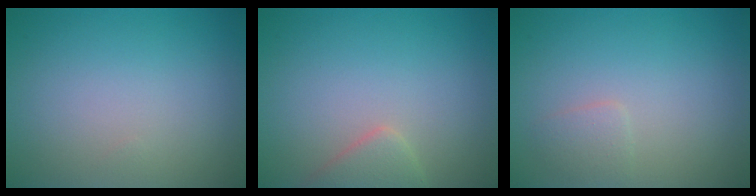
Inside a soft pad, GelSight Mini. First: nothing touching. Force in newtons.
{"total": 2.1, "press": 2.1, "slide": 0.2}
{"total": 1.2, "press": 1.2, "slide": 0.0}